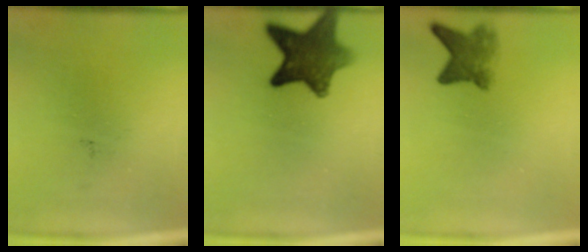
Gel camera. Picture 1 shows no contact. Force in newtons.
{"total": 10.4}
{"total": 4.2}